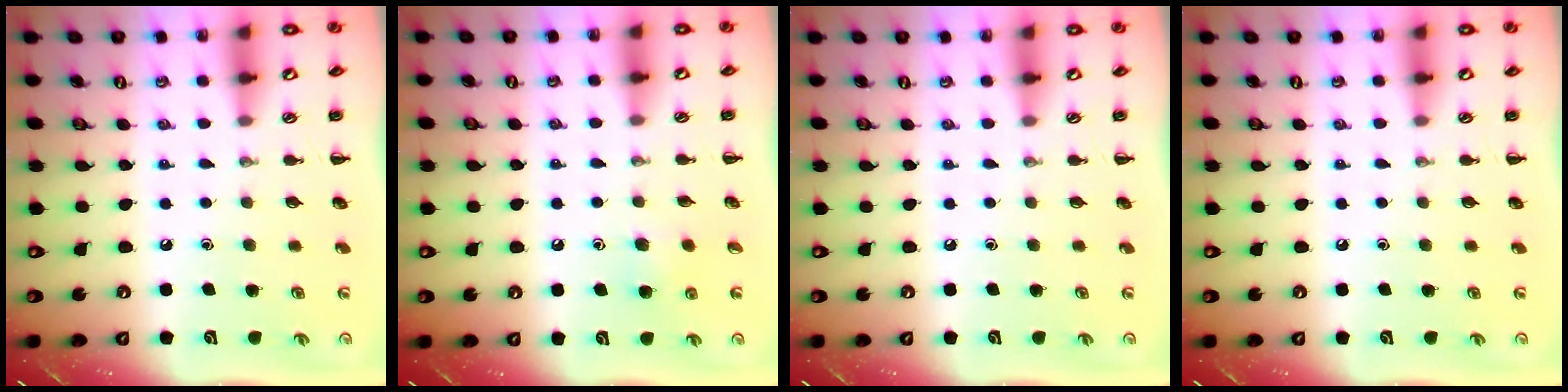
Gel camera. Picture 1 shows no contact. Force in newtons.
{"total": 3.9, "press": 3.6, "slide": 1.5}
{"total": 0.0}
{"total": 0.0}